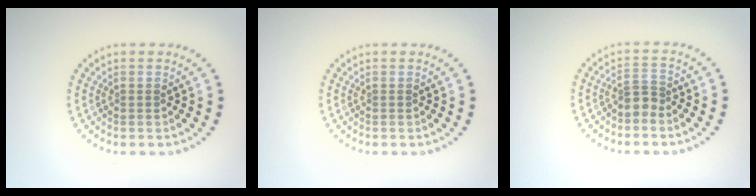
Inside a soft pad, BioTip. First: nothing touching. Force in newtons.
{"total": 0.0}
{"total": 2.0, "press": 1.6, "slide": 1.2}